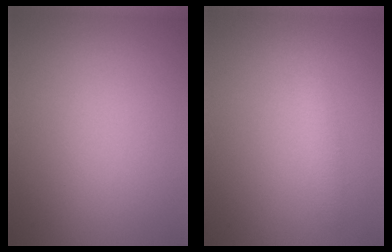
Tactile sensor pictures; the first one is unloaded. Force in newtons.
{"total": 1.4, "press": 1.4, "slide": 0.0}